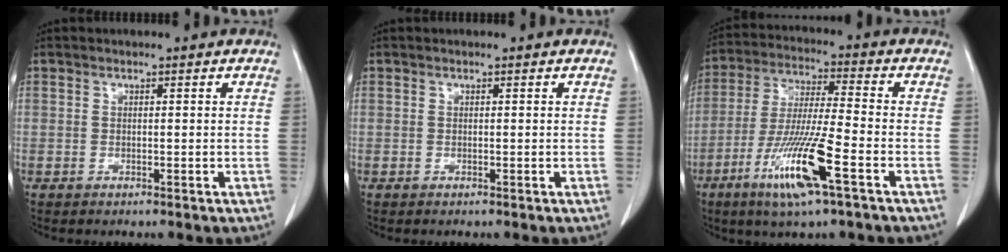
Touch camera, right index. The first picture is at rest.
{"total": 0.0}
{"total": 13.4, "force": [-6.3, 0.3, 11.9], "torque": [-0.240, -0.024, -0.117]}